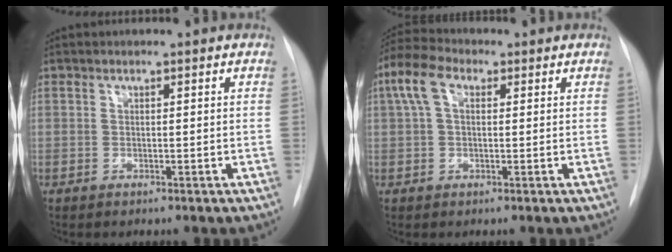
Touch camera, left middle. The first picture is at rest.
{"total": 5.9, "force": [1.9, 3.1, 4.7], "torque": [-0.117, 0.033, 0.035]}